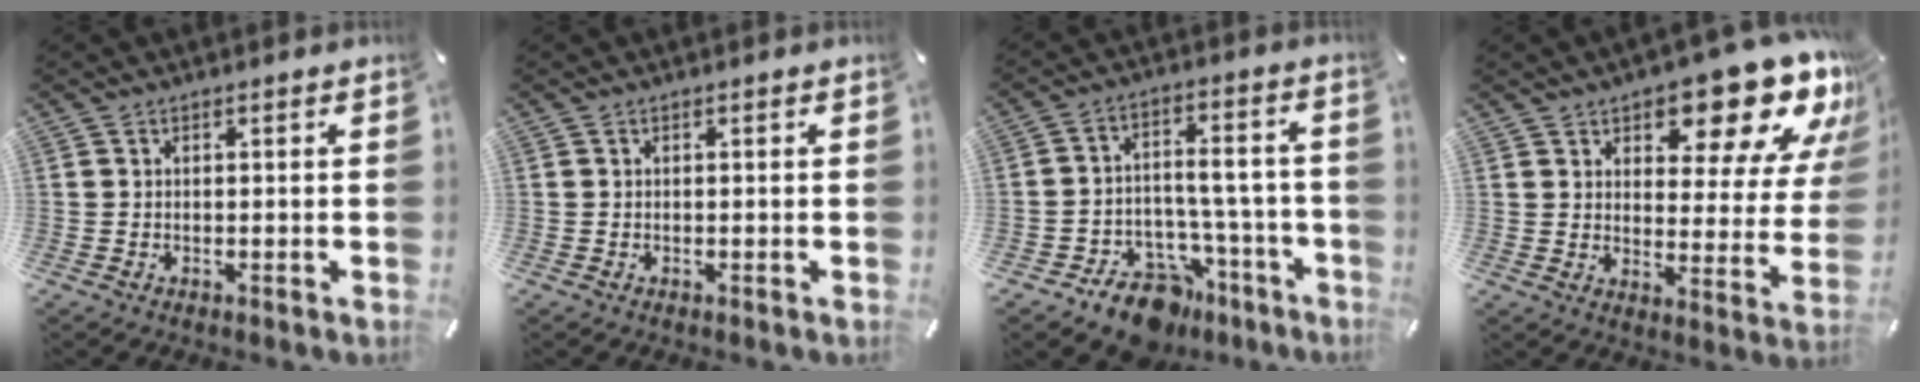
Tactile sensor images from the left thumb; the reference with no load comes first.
{"total": 0.0}
{"total": 12.7, "force": [-8.6, 7.6, 5.6], "torque": [-0.072, 0.058, -0.138]}
{"total": 17.1, "force": [12.5, 7.0, 9.3], "torque": [-0.110, -0.100, 0.203]}